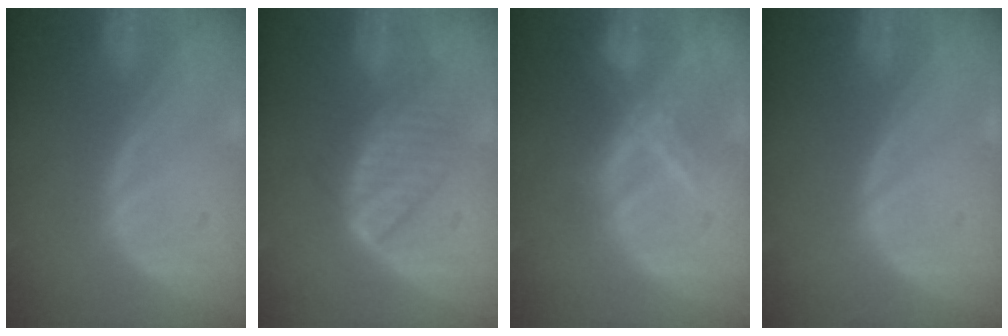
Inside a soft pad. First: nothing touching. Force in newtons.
{"total": 6.6, "press": 6.3, "slide": 1.9}
{"total": 7.3, "press": 6.2, "slide": 4.0}
{"total": 0.0}